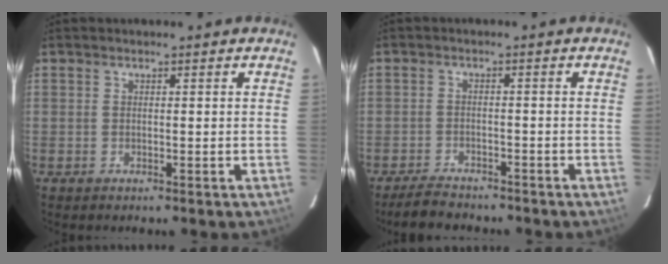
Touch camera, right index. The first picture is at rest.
{"total": 5.3, "force": [-4.7, 2.0, 1.4], "torque": [-0.049, 0.004, -0.076]}